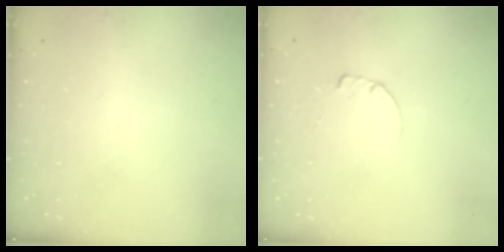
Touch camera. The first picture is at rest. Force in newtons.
{"total": 0.6, "press": 0.6, "slide": 0.1}